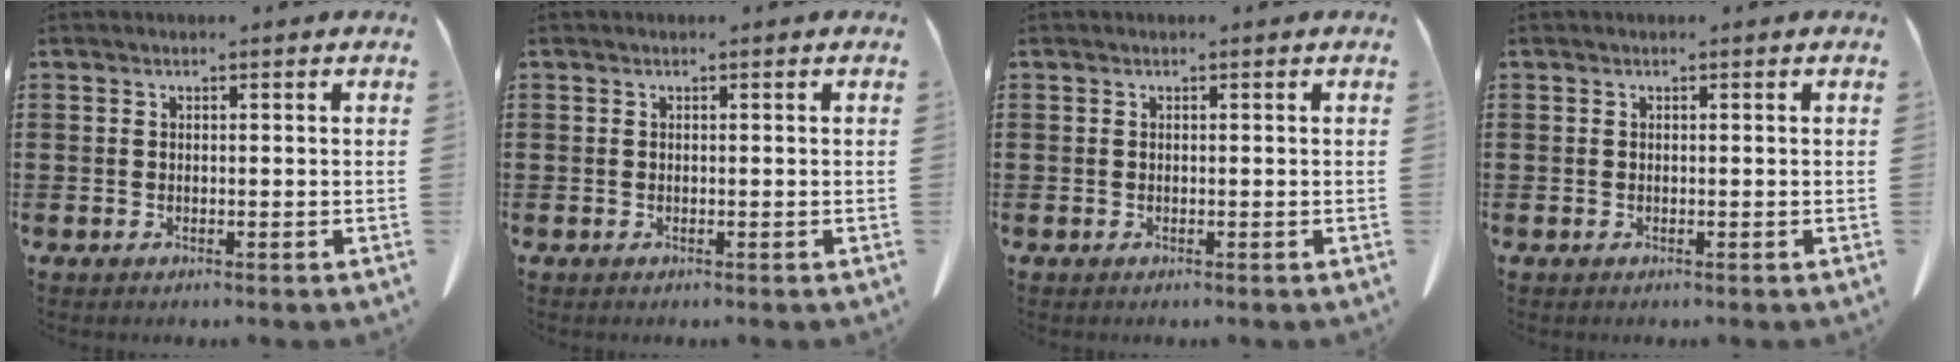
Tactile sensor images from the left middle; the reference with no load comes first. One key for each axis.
{"total": 0.0}
{"total": 0.0}
{"total": 0.0}